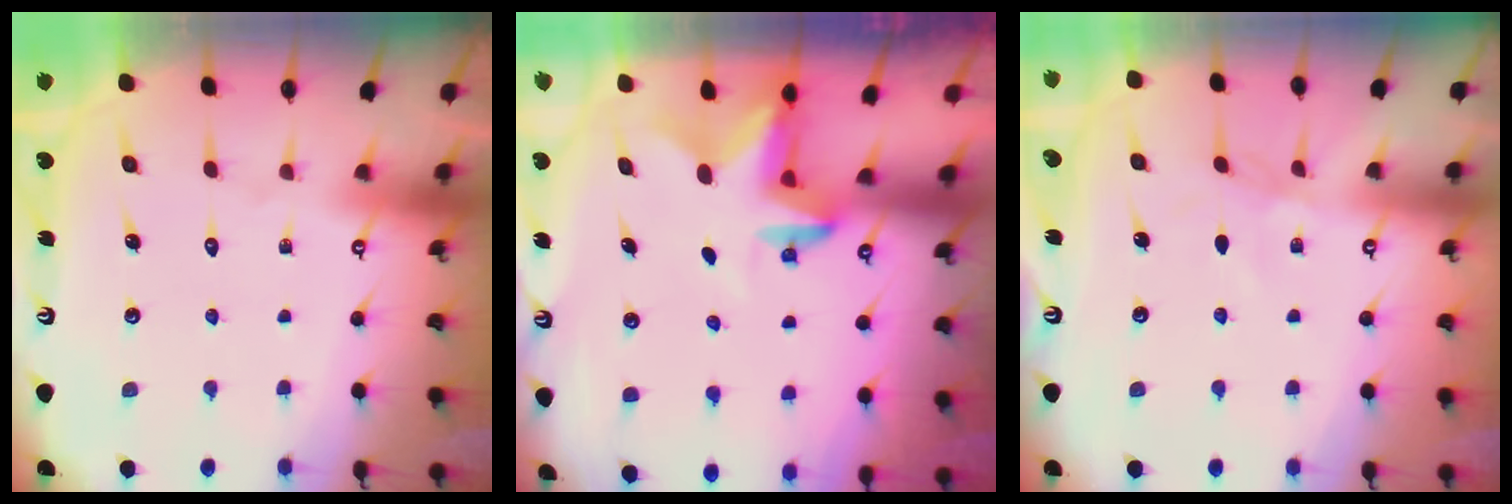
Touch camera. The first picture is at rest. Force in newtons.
{"total": 2.7, "press": 2.6, "slide": 0.6}
{"total": 2.2, "press": 2.2, "slide": 0.3}